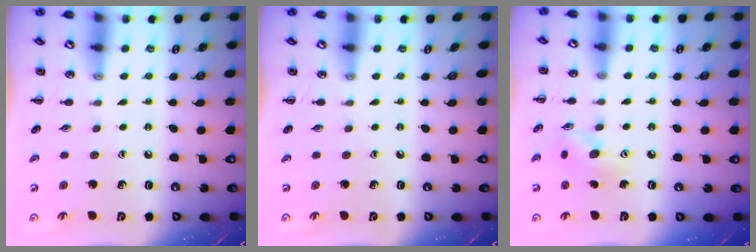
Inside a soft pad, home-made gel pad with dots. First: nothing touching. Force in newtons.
{"total": 0.0}
{"total": 7.4, "press": 7.4, "slide": 0.4}